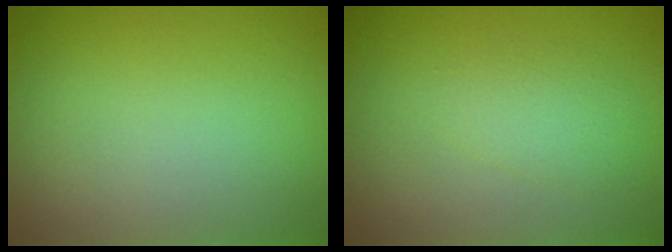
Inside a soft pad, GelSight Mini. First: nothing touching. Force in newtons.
{"total": 1.8, "press": 1.8, "slide": 0.1}